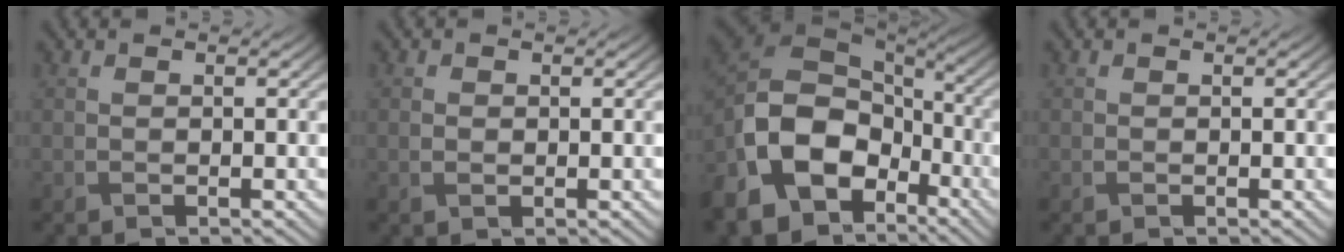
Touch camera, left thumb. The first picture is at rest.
{"total": 1.1, "force": [0.0, 0.8, 0.7], "torque": [-0.016, -0.004, 0.002]}
{"total": 17.1, "force": [-7.4, 12.0, 9.6], "torque": [-0.269, -0.035, -0.135]}
{"total": 0.0}